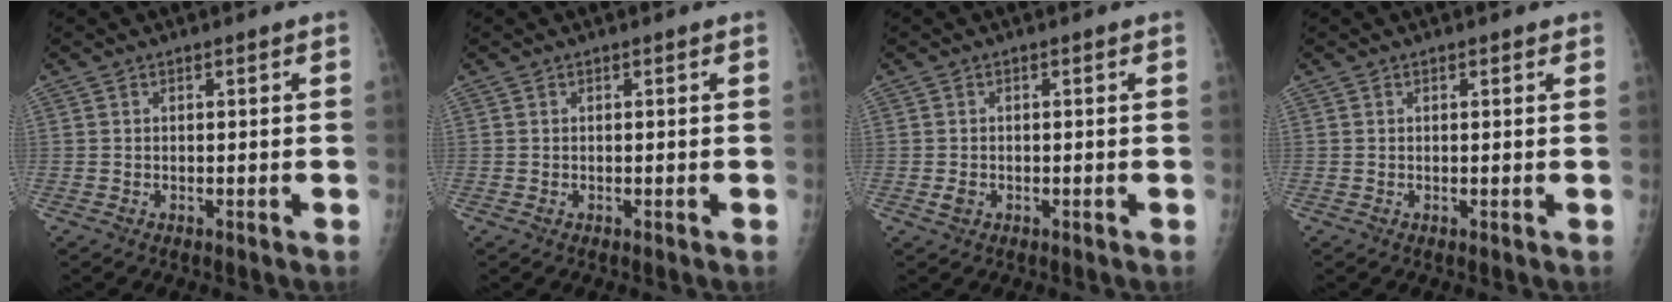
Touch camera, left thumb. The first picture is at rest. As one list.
[{"total": 0.0}, {"total": 1.4, "force": [-0.6, 1.1, 0.6], "torque": [-0.007, 0.000, -0.009]}, {"total": 0.7, "force": [0.4, 0.4, 0.3], "torque": [-0.003, -0.001, 0.003]}]